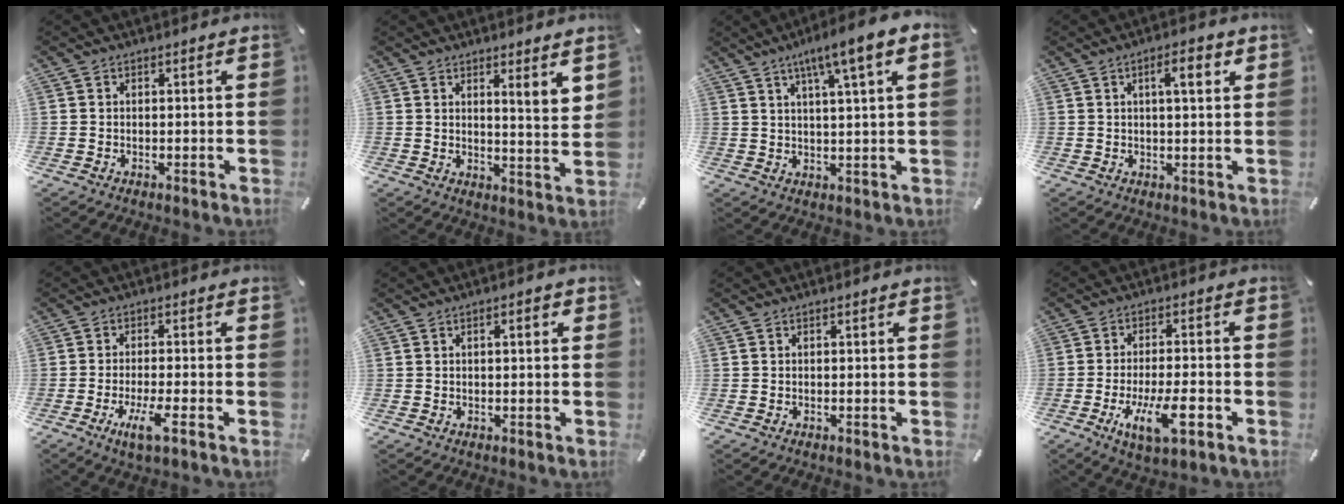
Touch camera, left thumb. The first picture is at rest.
{"total": 5.1, "force": [3.6, 0.1, 3.7], "torque": [-0.056, -0.036, 0.055]}
{"total": 8.8, "force": [4.8, 0.6, 7.4], "torque": [-0.123, -0.022, 0.078]}
{"total": 5.6, "force": [2.2, 1.4, 5.0], "torque": [-0.072, -0.007, 0.027]}
{"total": 6.7, "force": [-2.7, 1.3, 6.0], "torque": [-0.119, -0.013, -0.049]}
{"total": 2.0, "force": [0.6, 0.6, 1.8], "torque": [-0.028, 0.003, 0.006]}
{"total": 0.0}
{"total": 11.3, "force": [-4.3, 3.8, 9.7], "torque": [-0.180, -0.001, -0.076]}